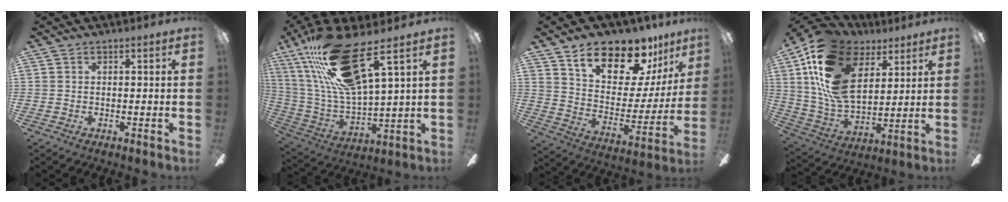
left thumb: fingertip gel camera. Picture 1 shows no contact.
{"total": 22.7, "force": [13.3, 6.4, 17.2], "torque": [-0.349, -0.054, 0.224]}
{"total": 18.4, "force": [13.5, 8.2, 9.3], "torque": [-0.149, -0.092, 0.235]}
{"total": 21.4, "force": [9.7, 13.2, 13.7], "torque": [-0.312, -0.040, 0.174]}